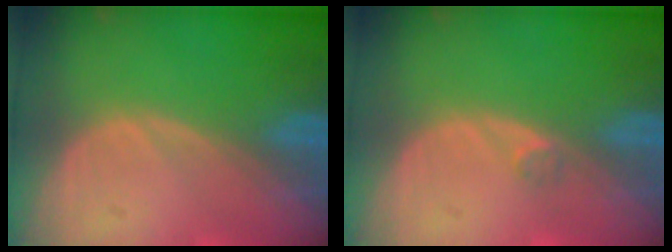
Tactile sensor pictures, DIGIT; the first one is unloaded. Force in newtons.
{"total": 0.9, "press": 0.8, "slide": 0.5}